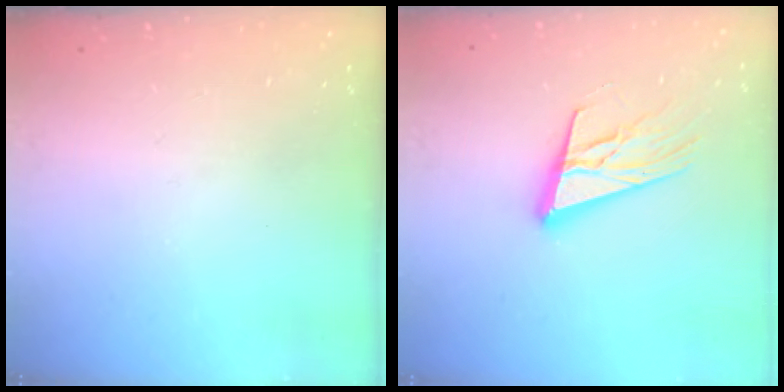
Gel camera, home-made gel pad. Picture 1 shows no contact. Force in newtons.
{"total": 17.0, "press": 16.5, "slide": 4.2}